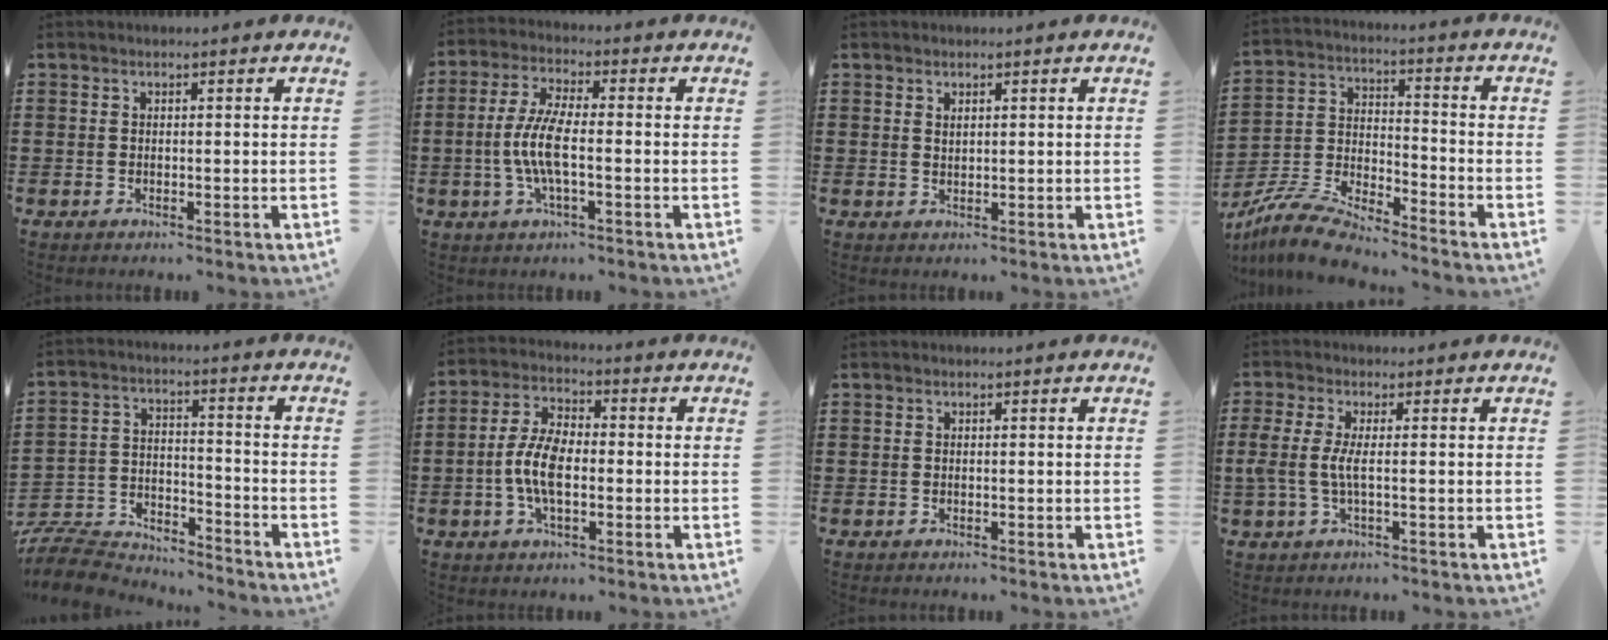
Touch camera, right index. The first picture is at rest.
{"total": 7.0, "force": [-1.4, 2.0, 6.5], "torque": [-0.148, -0.010, -0.034]}
{"total": 0.8, "force": [0.6, 0.5, 0.3], "torque": [-0.008, 0.003, 0.012]}
{"total": 8.1, "force": [-7.6, 0.6, 2.8], "torque": [-0.071, 0.002, -0.150]}
{"total": 8.5, "force": [-8.2, 1.7, 1.4], "torque": [-0.045, 0.012, -0.166]}
{"total": 7.1, "force": [-1.3, 3.5, 6.0], "torque": [-0.149, -0.005, -0.034]}
{"total": 0.0}
{"total": 3.8, "force": [-0.4, 0.7, 3.7], "torque": [-0.099, -0.012, -0.018]}